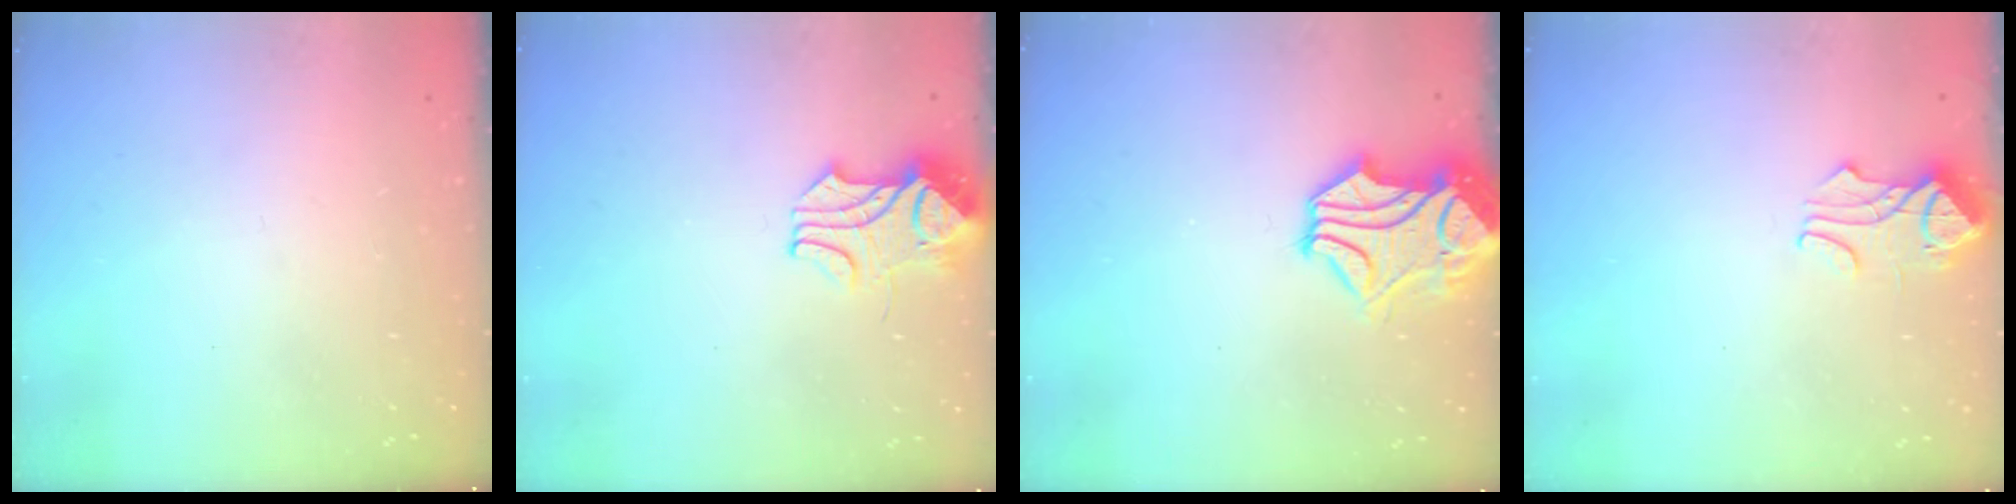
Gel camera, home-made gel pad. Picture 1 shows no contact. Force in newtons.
{"total": 2.4, "press": 2.2, "slide": 1.0}
{"total": 3.1, "press": 2.7, "slide": 1.6}
{"total": 0.6, "press": 0.6, "slide": 0.2}